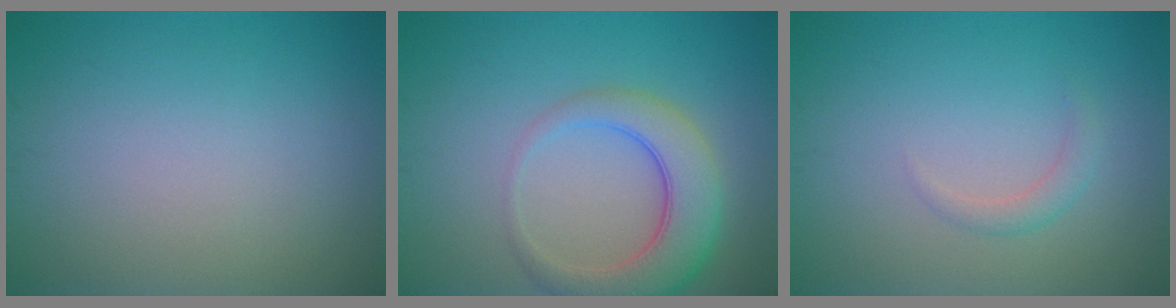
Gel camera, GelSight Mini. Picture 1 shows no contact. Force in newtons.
{"total": 5.6, "press": 5.6, "slide": 0.5}
{"total": 1.2, "press": 1.2, "slide": 0.1}